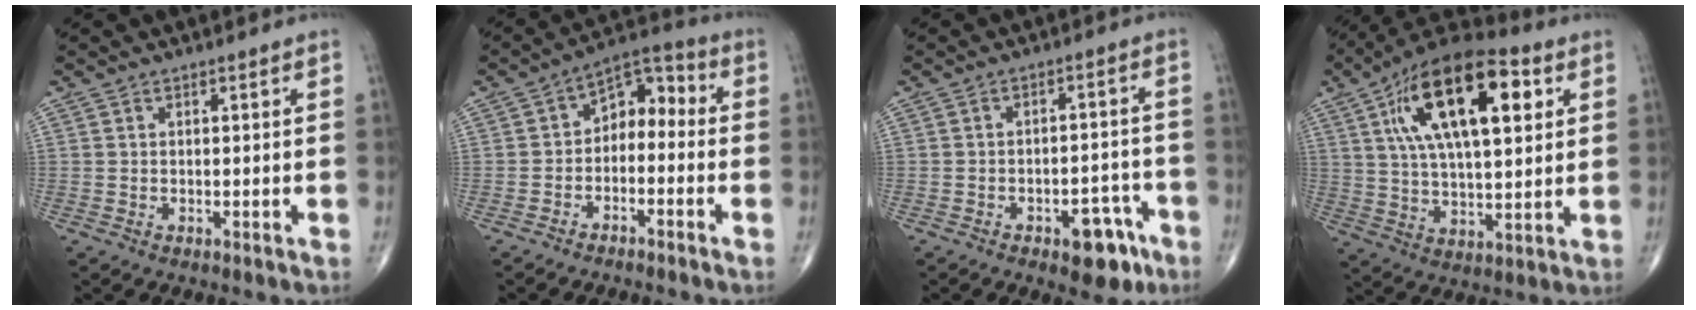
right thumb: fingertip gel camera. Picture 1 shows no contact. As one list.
[{"total": 7.9, "force": [-1.6, 5.3, 5.6], "torque": [-0.056, 0.051, -0.042]}, {"total": 8.3, "force": [-4.6, 4.2, 5.4], "torque": [-0.047, 0.037, -0.057]}, {"total": 22.4, "force": [7.6, 9.8, 18.7], "torque": [-0.307, 0.001, 0.122]}]